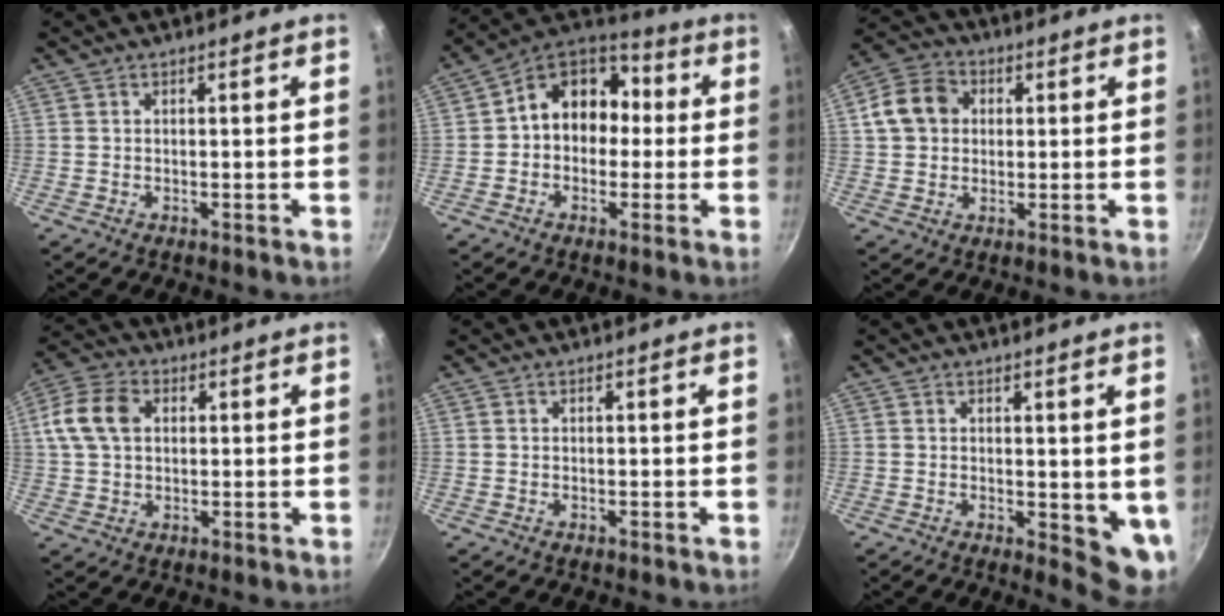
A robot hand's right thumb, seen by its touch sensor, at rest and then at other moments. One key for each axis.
{"total": 12.6, "fx": 0.1, "fy": 10.2, "fz": 7.4, "tx": -0.066, "ty": 0.044, "tz": -0.021}
{"total": 9.1, "fx": 1.5, "fy": 7.6, "fz": 4.8, "tx": -0.066, "ty": 0.015, "tz": 0.013}
{"total": 9.7, "fx": 2.1, "fy": 6.9, "fz": 6.5, "tx": -0.122, "ty": 0.013, "tz": 0.028}
{"total": 0.0}
{"total": 6.0, "fx": 1.0, "fy": 2.6, "fz": 5.4, "tx": -0.059, "ty": -0.018, "tz": 0.017}